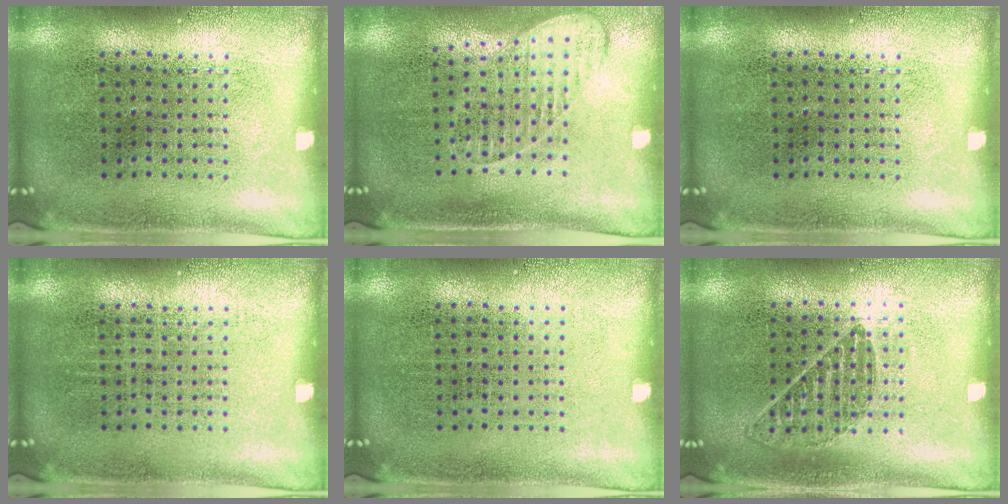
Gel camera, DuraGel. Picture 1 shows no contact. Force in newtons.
{"total": 1.4, "press": 1.2, "slide": 0.8}
{"total": 0.0}
{"total": 0.0}
{"total": 0.0}
{"total": 0.9, "press": 0.8, "slide": 0.3}